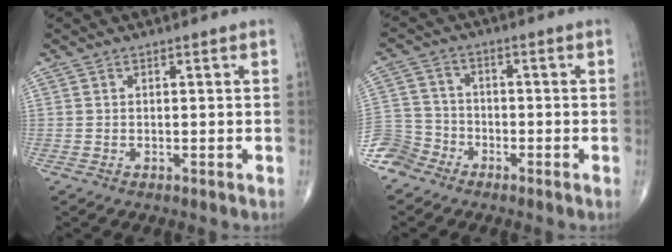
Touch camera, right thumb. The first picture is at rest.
{"total": 6.3, "force": [-4.7, 4.2, 0.5], "torque": [0.007, 0.025, -0.106]}